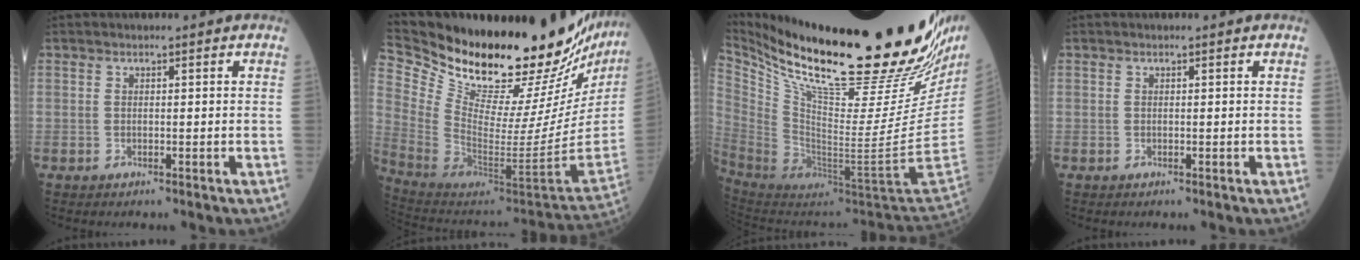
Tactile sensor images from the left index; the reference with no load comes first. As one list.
[{"total": 35.8, "force": [30.4, 6.2, 17.8], "torque": [-0.311, -0.127, 0.439]}, {"total": 36.1, "force": [26.5, 3.5, 24.3], "torque": [-0.355, -0.069, 0.402]}, {"total": 0.0}]